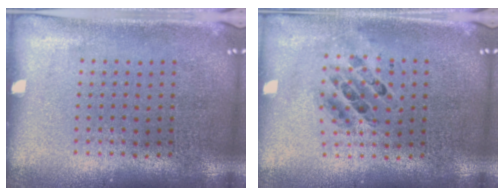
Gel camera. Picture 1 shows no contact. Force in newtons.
{"total": 0.7, "press": 0.6, "slide": 0.2}